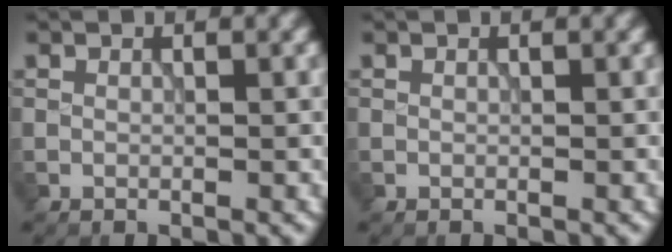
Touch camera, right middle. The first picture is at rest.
{"total": 0.0}